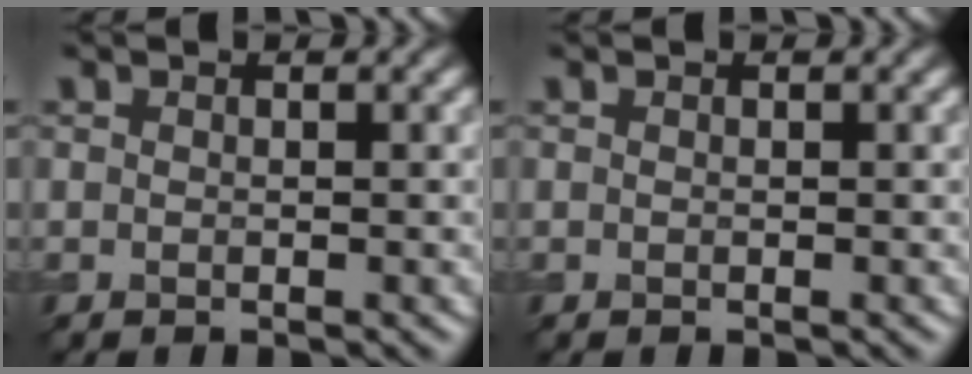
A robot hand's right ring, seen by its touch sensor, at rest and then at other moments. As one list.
[{"total": 0.0}]